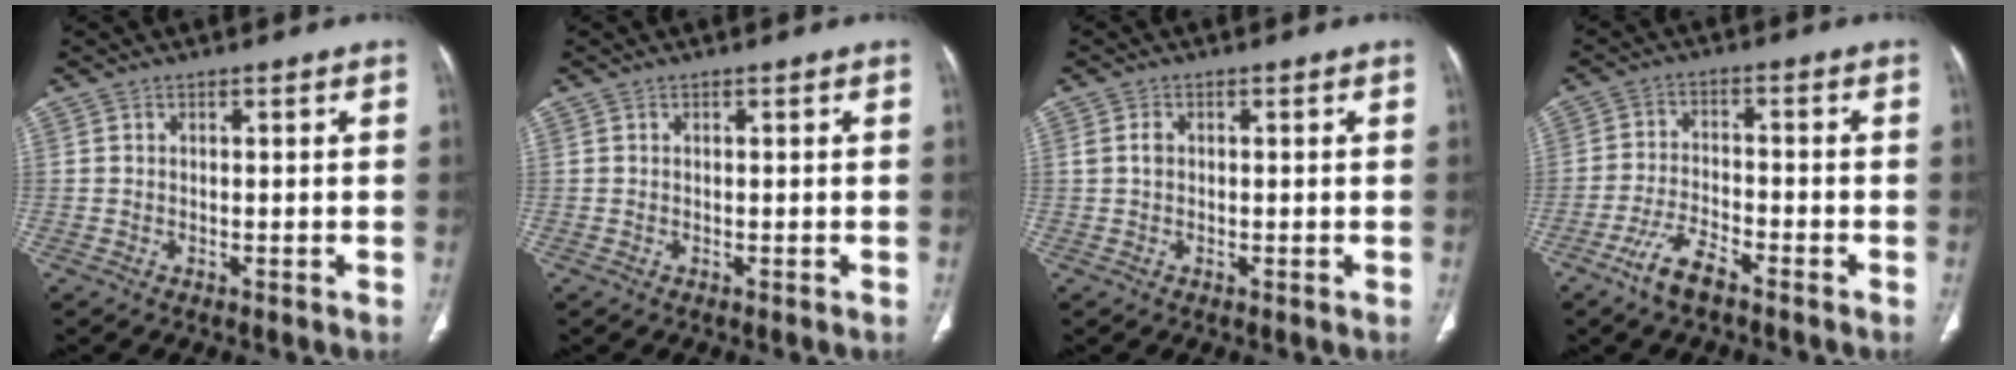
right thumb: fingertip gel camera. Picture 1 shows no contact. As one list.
[{"total": 0.0}, {"total": 1.6, "force": [0.0, 1.2, 1.0], "torque": [-0.017, 0.003, -0.001]}, {"total": 6.9, "force": [-4.8, 2.3, 4.4], "torque": [-0.094, 0.020, -0.093]}]